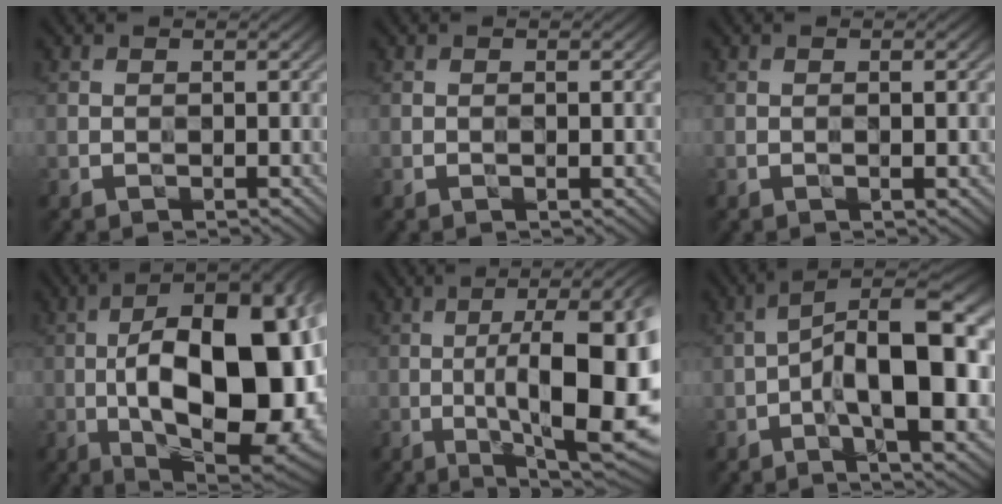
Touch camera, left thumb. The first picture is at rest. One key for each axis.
{"total": 1.1, "fx": -0.1, "fy": 0.0, "fz": 1.1, "tx": -0.018, "ty": 0.000, "tz": -0.002}
{"total": 1.4, "fx": -0.1, "fy": 0.1, "fz": 1.4, "tx": -0.025, "ty": 0.000, "tz": -0.003}
{"total": 21.5, "fx": -1.6, "fy": 9.5, "fz": 19.3, "tx": -0.283, "ty": 0.010, "tz": -0.041}
{"total": 18.6, "fx": -1.9, "fy": 5.7, "fz": 17.6, "tx": -0.242, "ty": 0.002, "tz": -0.031}
{"total": 14.9, "fx": -2.0, "fy": 5.8, "fz": 13.5, "tx": -0.208, "ty": 0.015, "tz": -0.036}